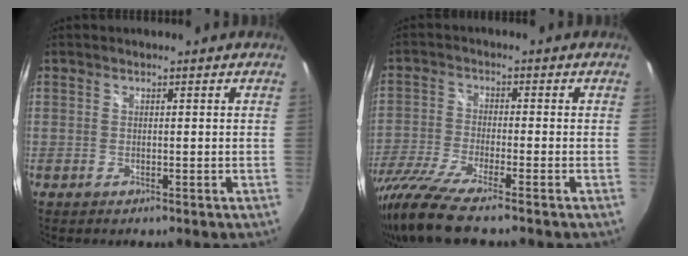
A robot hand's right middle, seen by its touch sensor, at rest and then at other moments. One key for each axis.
{"total": 11.7, "fx": -9.3, "fy": 0.4, "fz": 7.0, "tx": -0.158, "ty": -0.044, "tz": -0.176}